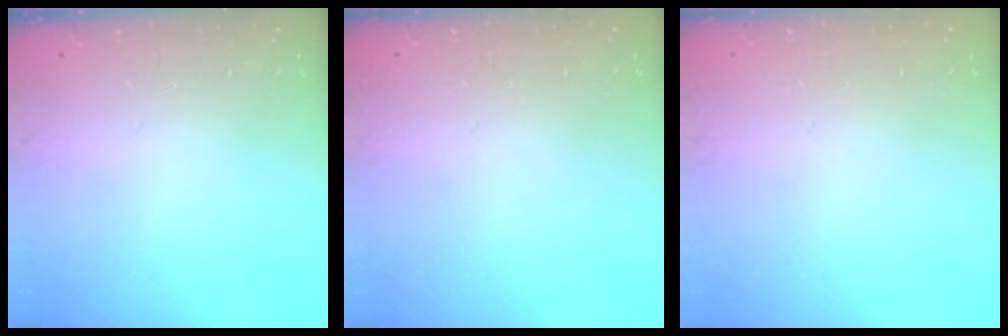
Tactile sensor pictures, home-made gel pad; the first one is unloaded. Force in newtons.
{"total": 0.0}
{"total": 0.0}